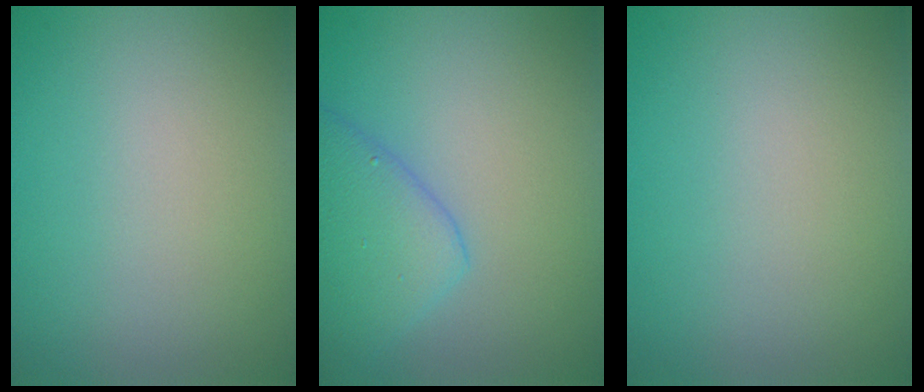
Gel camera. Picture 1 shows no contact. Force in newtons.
{"total": 4.4, "press": 4.4, "slide": 0.0}
{"total": 0.0}